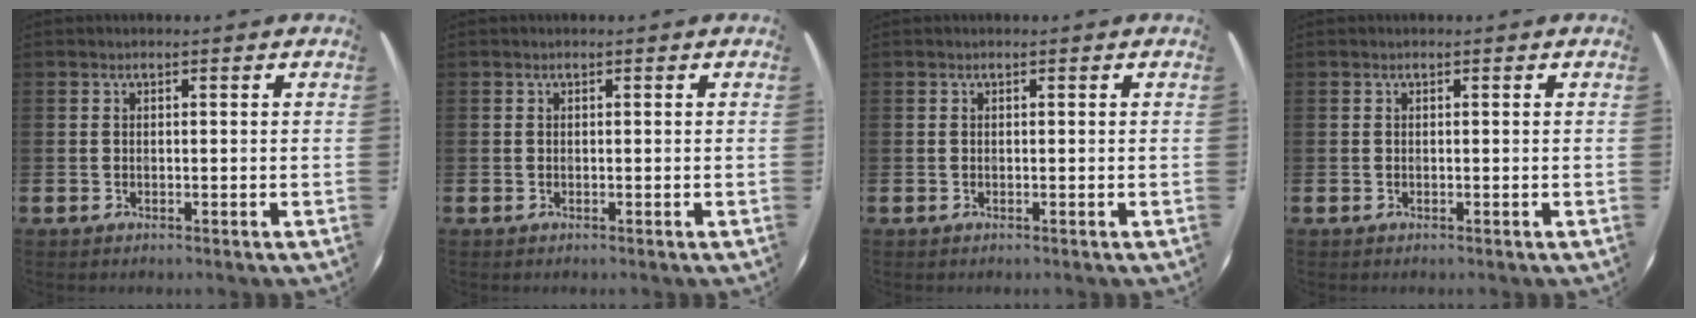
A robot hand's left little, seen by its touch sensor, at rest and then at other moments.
{"total": 0.0}
{"total": 0.0}
{"total": 0.0}